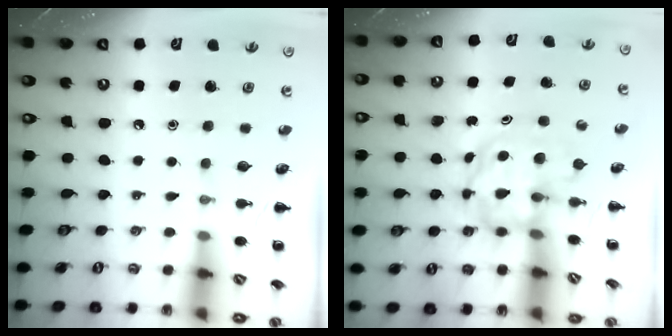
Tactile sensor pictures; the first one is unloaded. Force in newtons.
{"total": 5.0, "press": 4.9, "slide": 1.2}